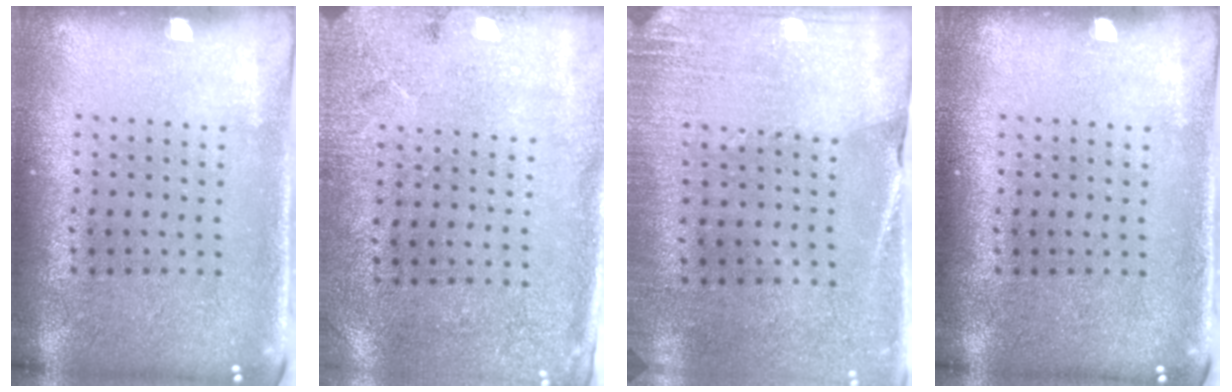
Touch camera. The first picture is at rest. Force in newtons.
{"total": 2.7, "press": 2.2, "slide": 1.6}
{"total": 2.6, "press": 2.4, "slide": 1.1}
{"total": 0.0}